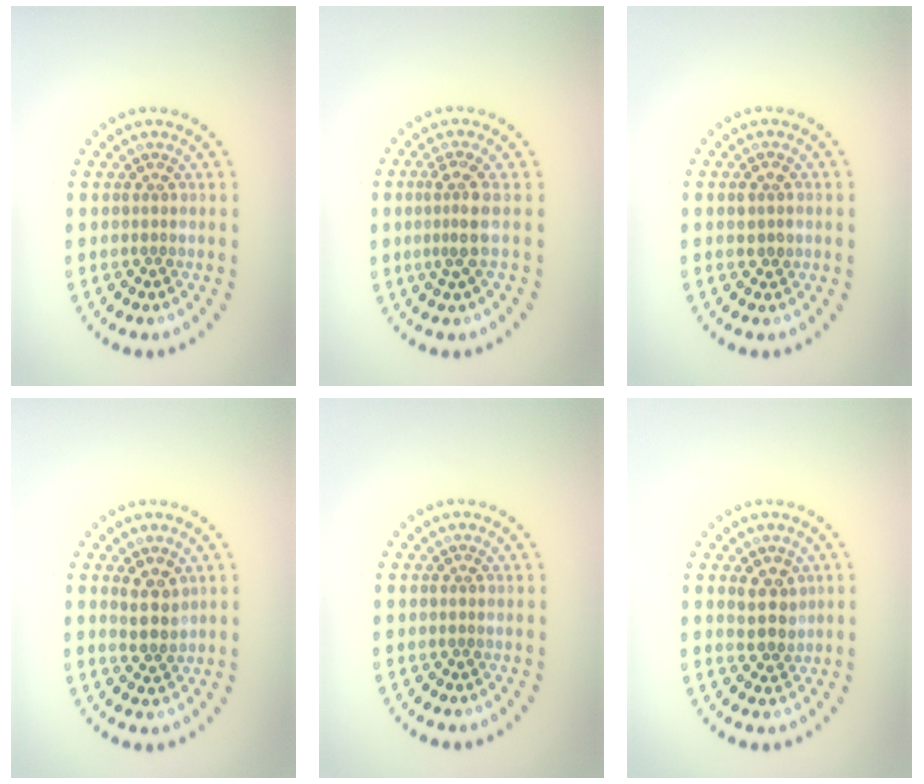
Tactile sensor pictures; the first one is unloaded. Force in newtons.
{"total": 2.5, "press": 1.8, "slide": 1.7}
{"total": 1.5, "press": 1.5, "slide": 0.0}
{"total": 2.3, "press": 2.1, "slide": 1.1}
{"total": 0.0}
{"total": 2.6, "press": 2.4, "slide": 1.1}